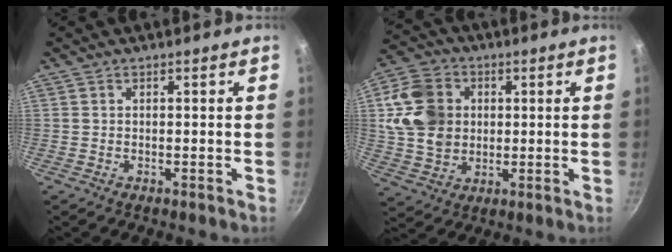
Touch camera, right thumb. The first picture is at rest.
{"total": 13.7, "force": [2.5, 11.2, 7.5], "torque": [-0.119, 0.001, 0.045]}